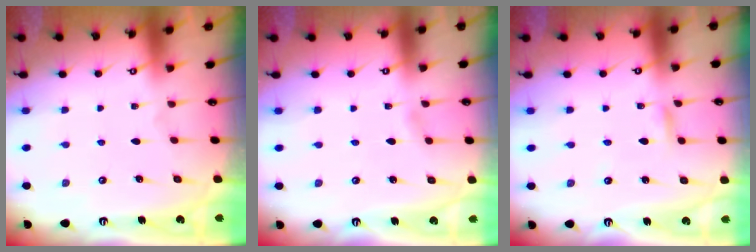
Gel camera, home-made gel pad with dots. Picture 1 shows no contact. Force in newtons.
{"total": 1.3, "press": 1.3, "slide": 0.2}
{"total": 2.4, "press": 2.4, "slide": 0.1}